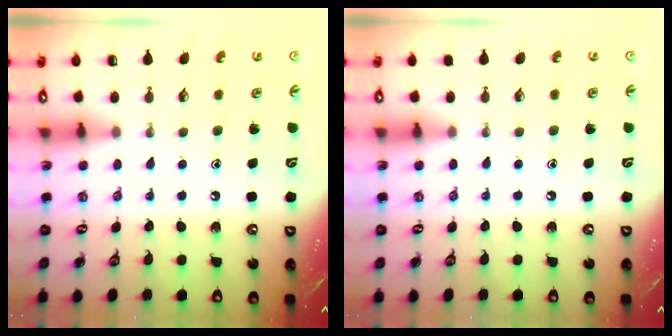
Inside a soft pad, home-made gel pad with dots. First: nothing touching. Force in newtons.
{"total": 2.8, "press": 2.7, "slide": 0.4}